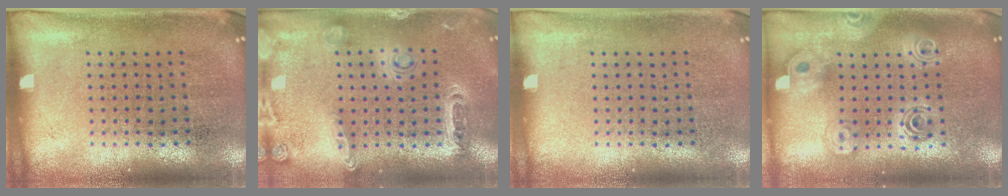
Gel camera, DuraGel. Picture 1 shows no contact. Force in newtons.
{"total": 1.4, "press": 1.4, "slide": 0.3}
{"total": 0.0}
{"total": 2.0, "press": 1.7, "slide": 1.1}